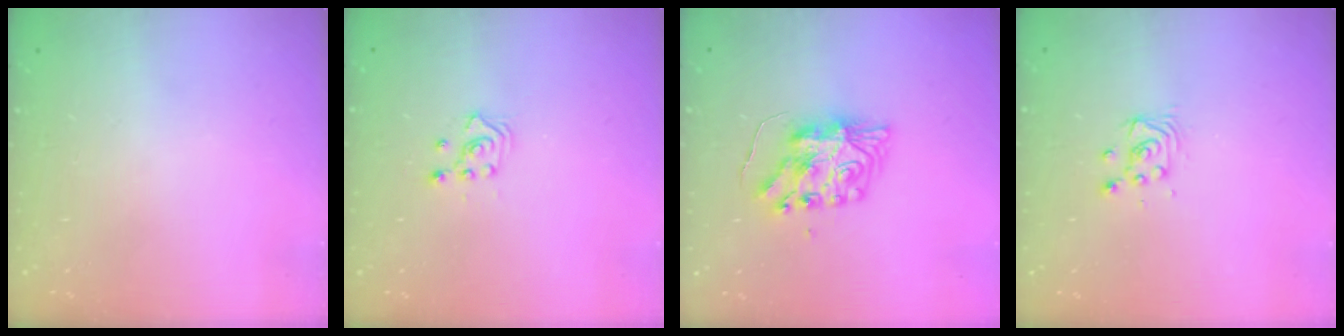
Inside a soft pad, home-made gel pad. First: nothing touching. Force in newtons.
{"total": 2.6, "press": 2.4, "slide": 1.0}
{"total": 9.3, "press": 9.3, "slide": 0.7}
{"total": 3.7, "press": 3.7, "slide": 0.3}